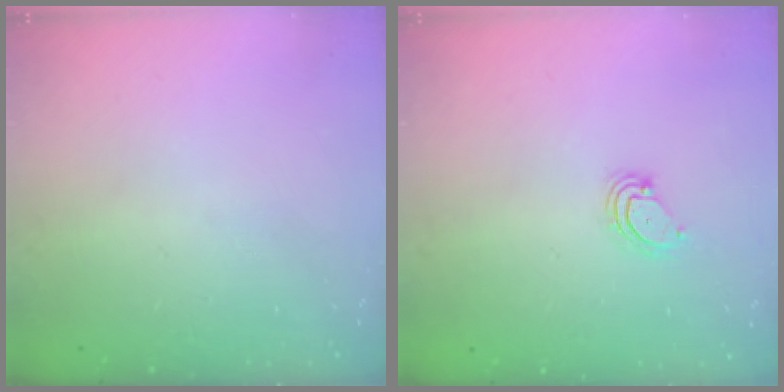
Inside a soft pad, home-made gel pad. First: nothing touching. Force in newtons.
{"total": 3.3, "press": 3.2, "slide": 0.7}